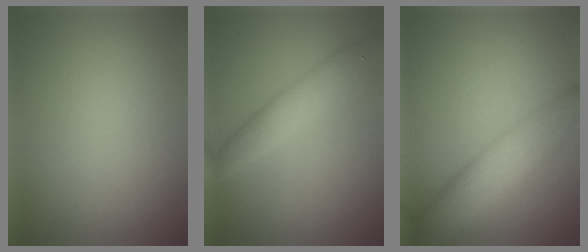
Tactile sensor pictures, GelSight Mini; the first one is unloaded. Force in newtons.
{"total": 3.0, "press": 3.0, "slide": 0.1}
{"total": 6.6, "press": 6.6, "slide": 0.2}